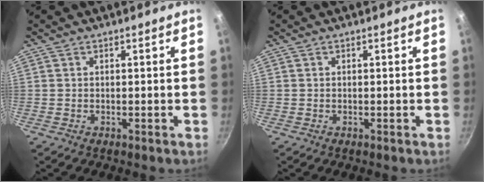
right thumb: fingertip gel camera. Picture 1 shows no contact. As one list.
[{"total": 0.0}]